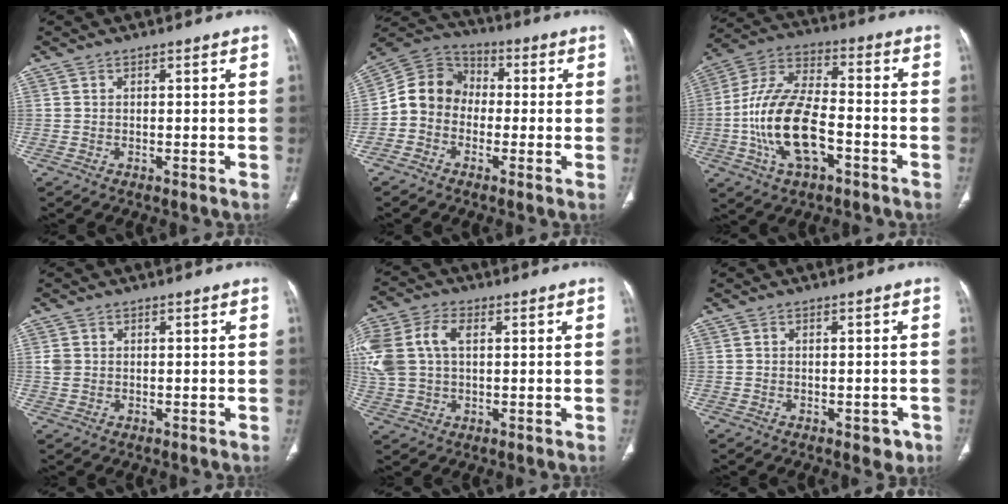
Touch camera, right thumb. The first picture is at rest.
{"total": 9.4, "force": [-1.5, 8.1, 4.5], "torque": [-0.069, 0.040, -0.045]}
{"total": 16.9, "force": [-4.8, 8.4, 13.9], "torque": [-0.273, 0.035, -0.085]}
{"total": 1.8, "force": [0.2, 1.6, 0.9], "torque": [-0.017, 0.001, 0.007]}
{"total": 15.8, "force": [3.2, 10.8, 11.0], "torque": [-0.286, 0.030, 0.065]}
{"total": 2.6, "force": [-1.3, 1.6, 1.6], "torque": [-0.003, 0.003, -0.012]}